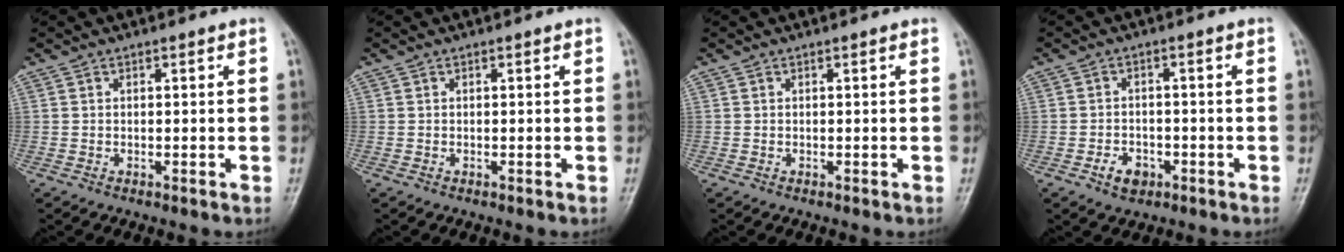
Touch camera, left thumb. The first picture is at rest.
{"total": 0.0}
{"total": 0.0}
{"total": 3.9, "force": [-2.0, 2.9, 1.7], "torque": [-0.018, 0.013, -0.031]}